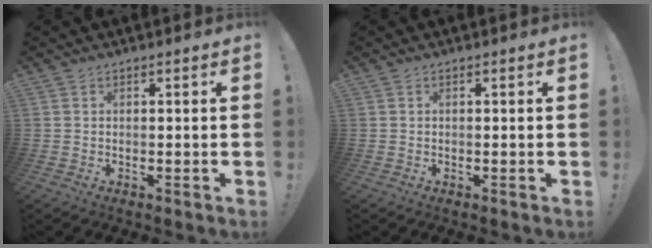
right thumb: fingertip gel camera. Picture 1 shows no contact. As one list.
[{"total": 0.0}]